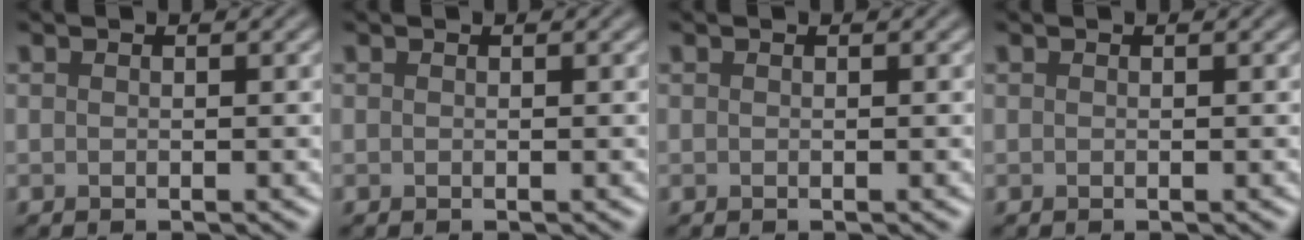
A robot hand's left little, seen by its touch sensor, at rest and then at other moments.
{"total": 0.0}
{"total": 0.0}
{"total": 0.0}